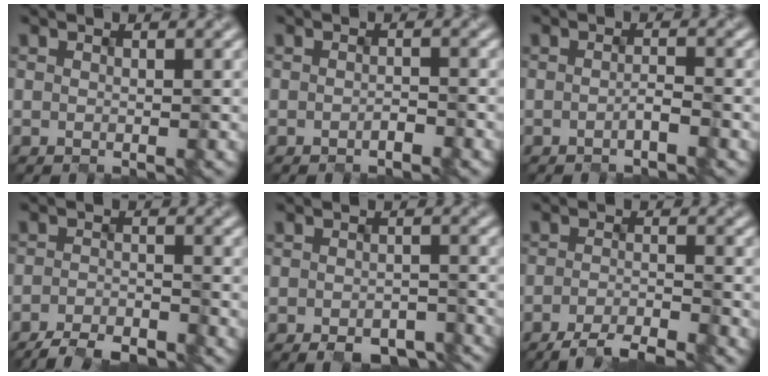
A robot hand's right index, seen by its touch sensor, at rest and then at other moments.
{"total": 1.0, "force": [-0.8, 0.2, 0.6], "torque": [-0.013, -0.002, -0.016]}
{"total": 1.2, "force": [-0.9, 0.1, 0.9], "torque": [-0.018, 0.001, -0.019]}
{"total": 4.5, "force": [-4.0, 0.8, 1.8], "torque": [-0.026, -0.005, -0.073]}
{"total": 3.9, "force": [-3.3, 1.4, 1.5], "torque": [-0.016, -0.006, -0.044]}
{"total": 4.3, "force": [-3.4, 0.7, 2.4], "torque": [-0.036, -0.004, -0.066]}